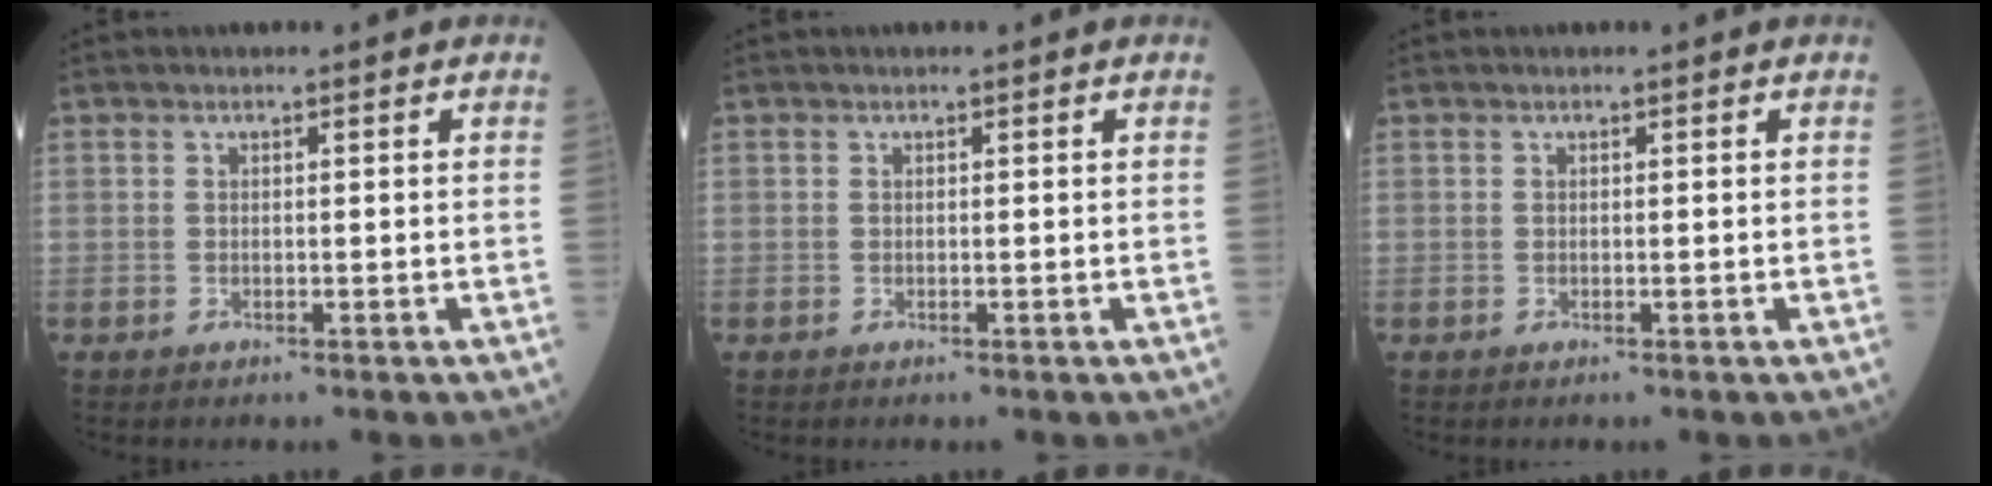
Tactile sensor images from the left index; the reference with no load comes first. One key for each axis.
{"total": 0.0}
{"total": 0.0}